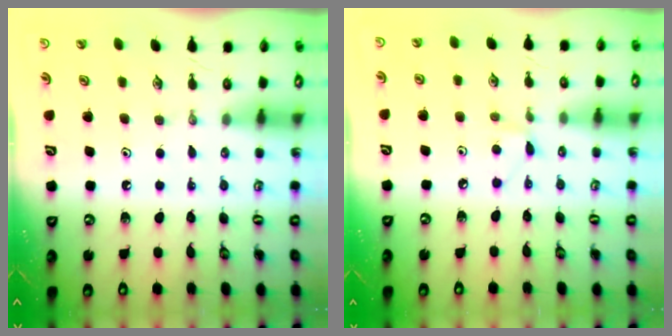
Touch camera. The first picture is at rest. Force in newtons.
{"total": 4.6, "press": 4.5, "slide": 0.6}